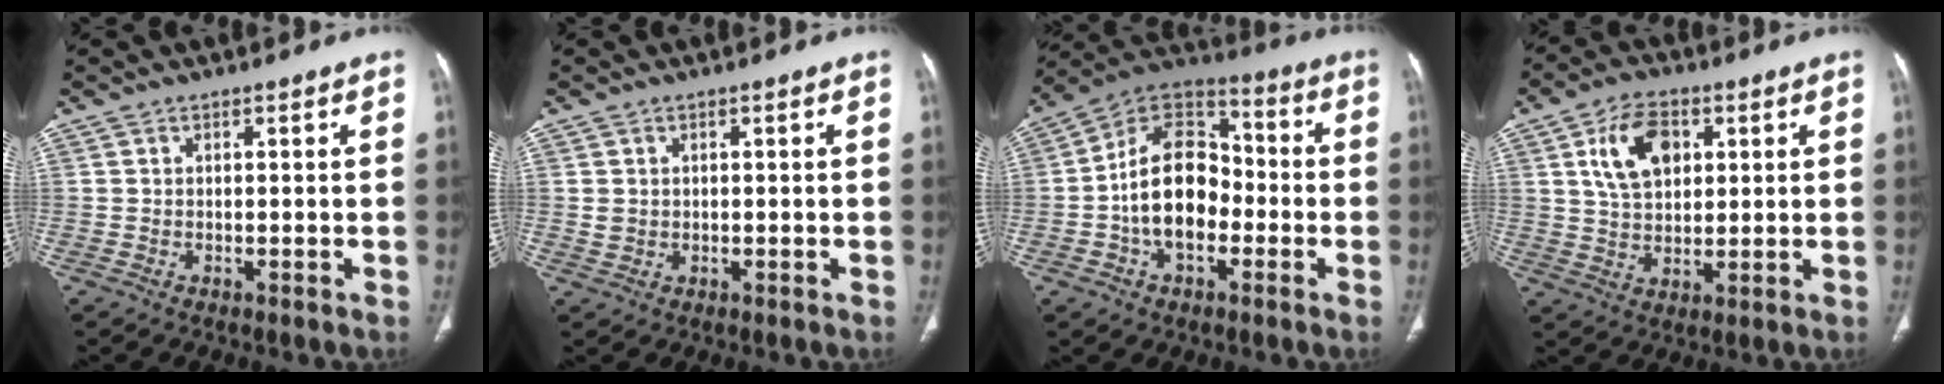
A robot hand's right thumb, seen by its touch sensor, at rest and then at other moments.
{"total": 1.7, "force": [0.2, 1.5, 0.7], "torque": [-0.007, 0.001, 0.011]}
{"total": 16.6, "force": [-2.8, 11.1, 12.1], "torque": [-0.180, 0.042, -0.057]}
{"total": 10.6, "force": [3.5, 6.8, 7.4], "torque": [-0.113, -0.005, 0.065]}